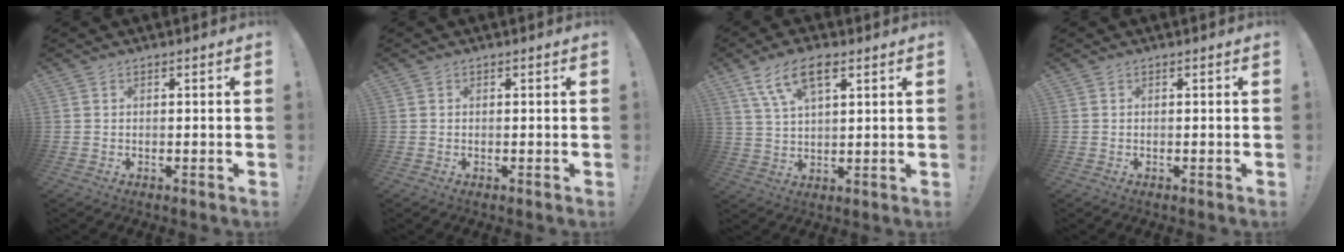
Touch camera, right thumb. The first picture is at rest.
{"total": 0.0}
{"total": 10.6, "force": [5.5, 4.7, 7.7], "torque": [-0.144, -0.004, 0.104]}
{"total": 0.0}